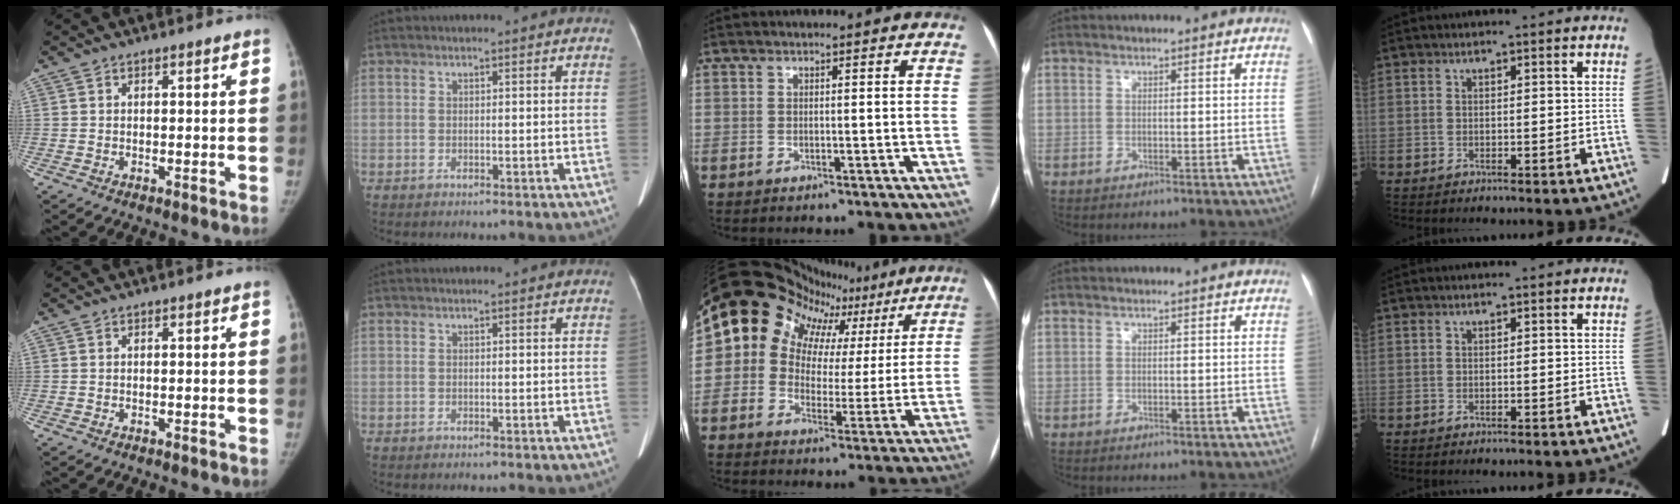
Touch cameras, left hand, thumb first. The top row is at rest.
{"middle": {"total": 18.6, "force": [10.5, 13.4, 7.4], "torque": [-0.111, 0.067, 0.128]}}